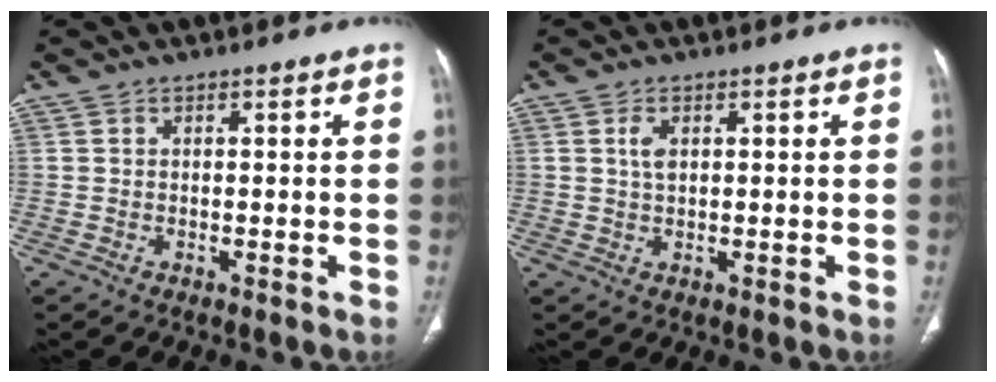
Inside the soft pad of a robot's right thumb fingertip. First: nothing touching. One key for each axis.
{"total": 2.4, "fx": 0.8, "fy": 1.3, "fz": 1.9, "tx": -0.038, "ty": 0.002, "tz": 0.017}